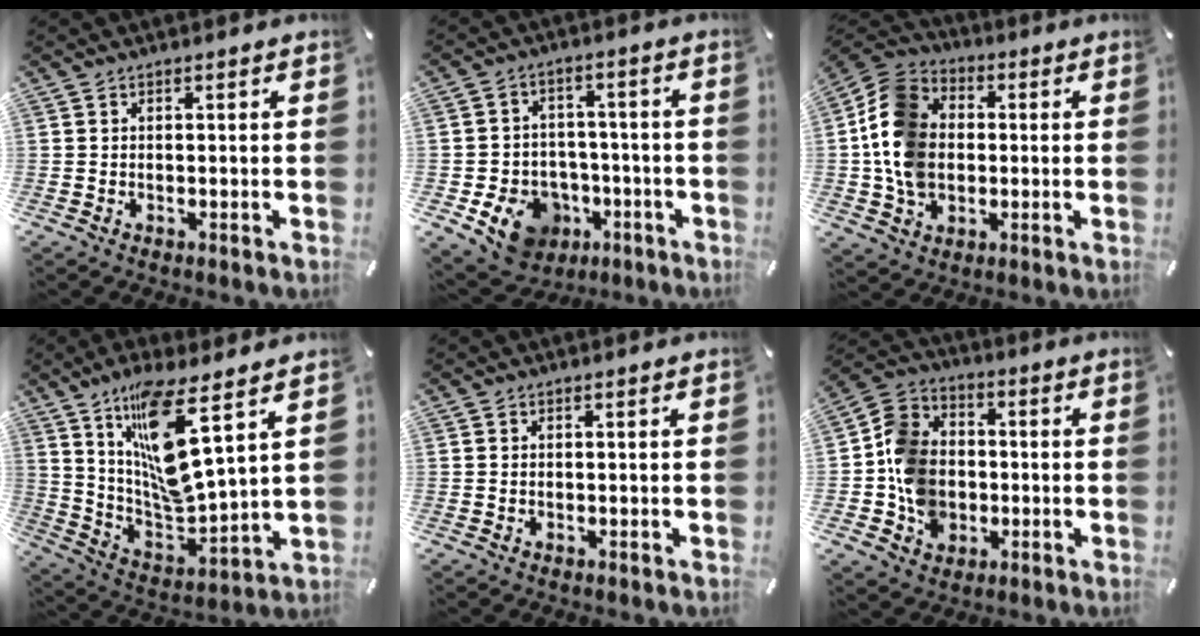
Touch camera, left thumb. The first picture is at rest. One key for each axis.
{"total": 11.0, "fx": -4.6, "fy": 9.2, "fz": 3.9, "tx": -0.055, "ty": 0.030, "tz": -0.072}
{"total": 13.9, "fx": -1.0, "fy": 11.6, "fz": 7.6, "tx": -0.177, "ty": 0.025, "tz": -0.016}
{"total": 15.1, "fx": 9.0, "fy": 2.7, "fz": 11.9, "tx": -0.238, "ty": -0.068, "tz": 0.140}
{"total": 0.0}
{"total": 13.1, "fx": -2.8, "fy": 11.3, "fz": 6.1, "tx": -0.133, "ty": 0.031, "tz": -0.048}